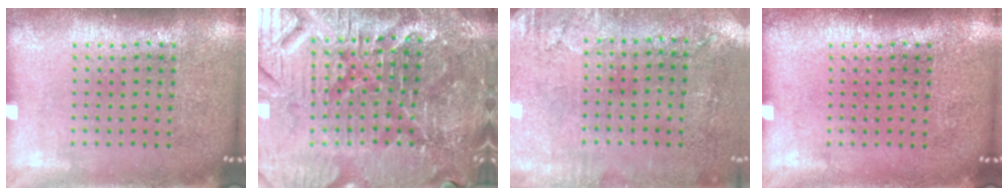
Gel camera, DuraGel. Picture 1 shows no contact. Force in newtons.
{"total": 5.4, "press": 5.2, "slide": 1.6}
{"total": 2.9, "press": 2.4, "slide": 1.7}
{"total": 0.0}